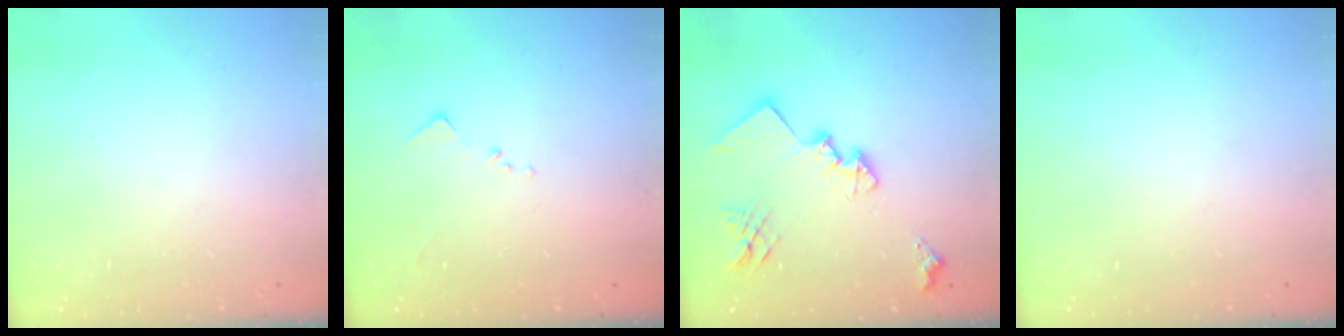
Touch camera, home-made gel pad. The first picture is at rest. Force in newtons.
{"total": 7.7, "press": 7.6, "slide": 0.7}
{"total": 17.0, "press": 17.0, "slide": 1.1}
{"total": 0.0}